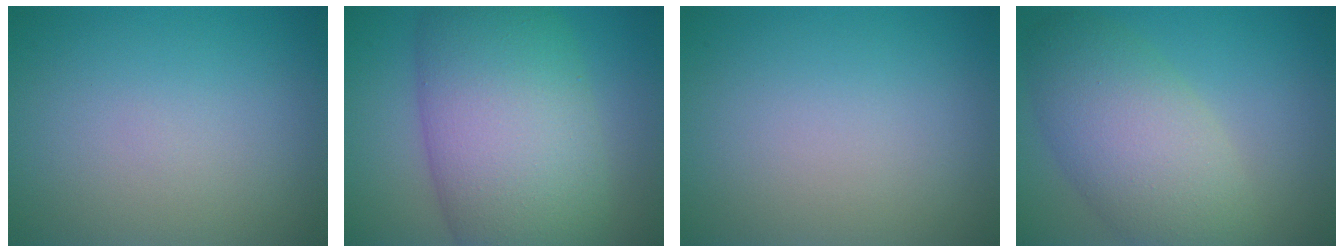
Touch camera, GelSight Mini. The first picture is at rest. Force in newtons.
{"total": 13.0, "press": 13.0, "slide": 0.1}
{"total": 0.0}
{"total": 7.4, "press": 7.4, "slide": 0.4}